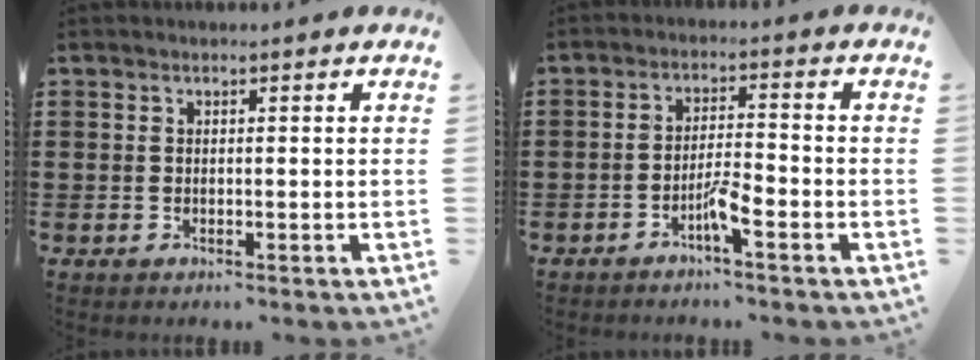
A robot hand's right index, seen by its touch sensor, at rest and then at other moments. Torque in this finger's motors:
{"motor_torque": [0.11, 0.01, 0.28, 0.07]}